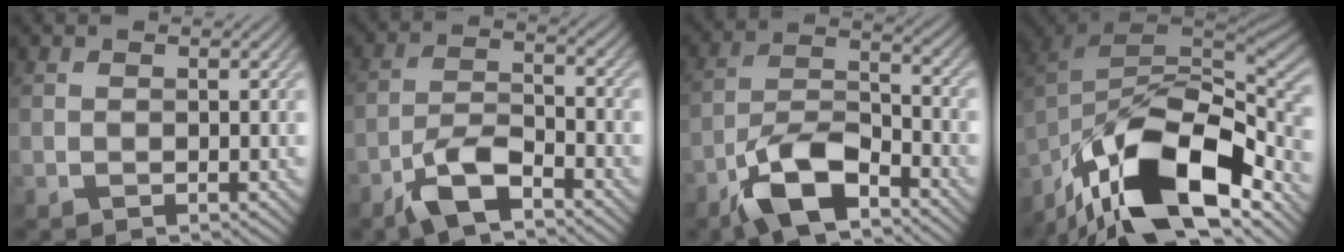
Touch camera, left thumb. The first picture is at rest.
{"total": 6.9, "force": [-5.0, 2.0, 4.3], "torque": [-0.086, 0.000, -0.106]}
{"total": 10.3, "force": [-7.0, 3.7, 6.6], "torque": [-0.117, 0.000, -0.150]}
{"total": 18.0, "force": [-10.5, 8.3, 11.9], "torque": [-0.246, -0.013, -0.179]}